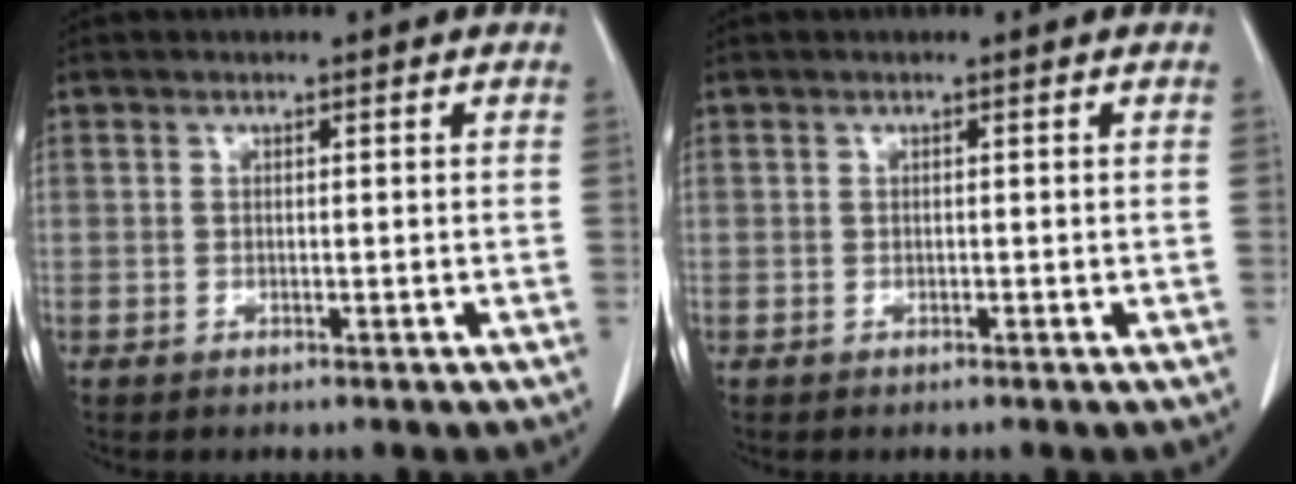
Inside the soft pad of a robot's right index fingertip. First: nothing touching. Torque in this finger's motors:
{"motor_torque": [0.09, -0.13, 0.02, 0.01]}